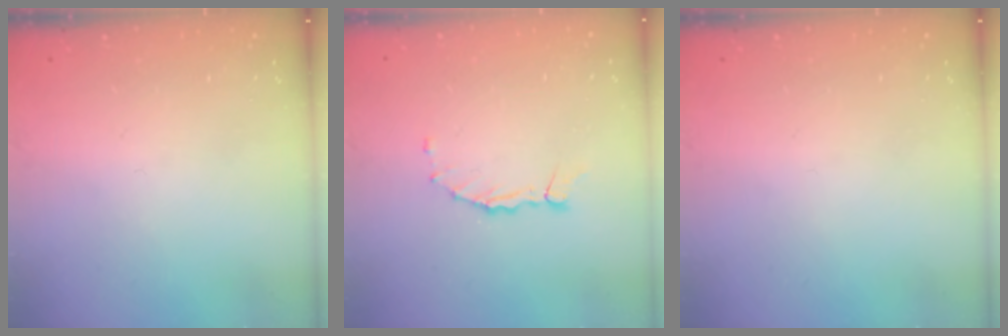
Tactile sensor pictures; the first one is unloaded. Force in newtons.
{"total": 1.9, "press": 1.9, "slide": 0.3}
{"total": 0.0}